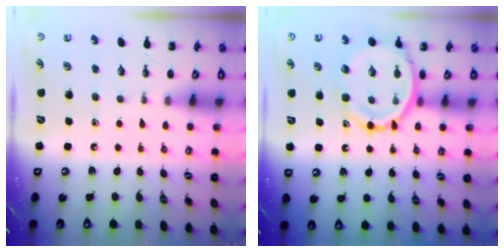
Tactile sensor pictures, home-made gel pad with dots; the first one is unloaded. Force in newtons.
{"total": 12.9, "press": 12.4, "slide": 3.6}